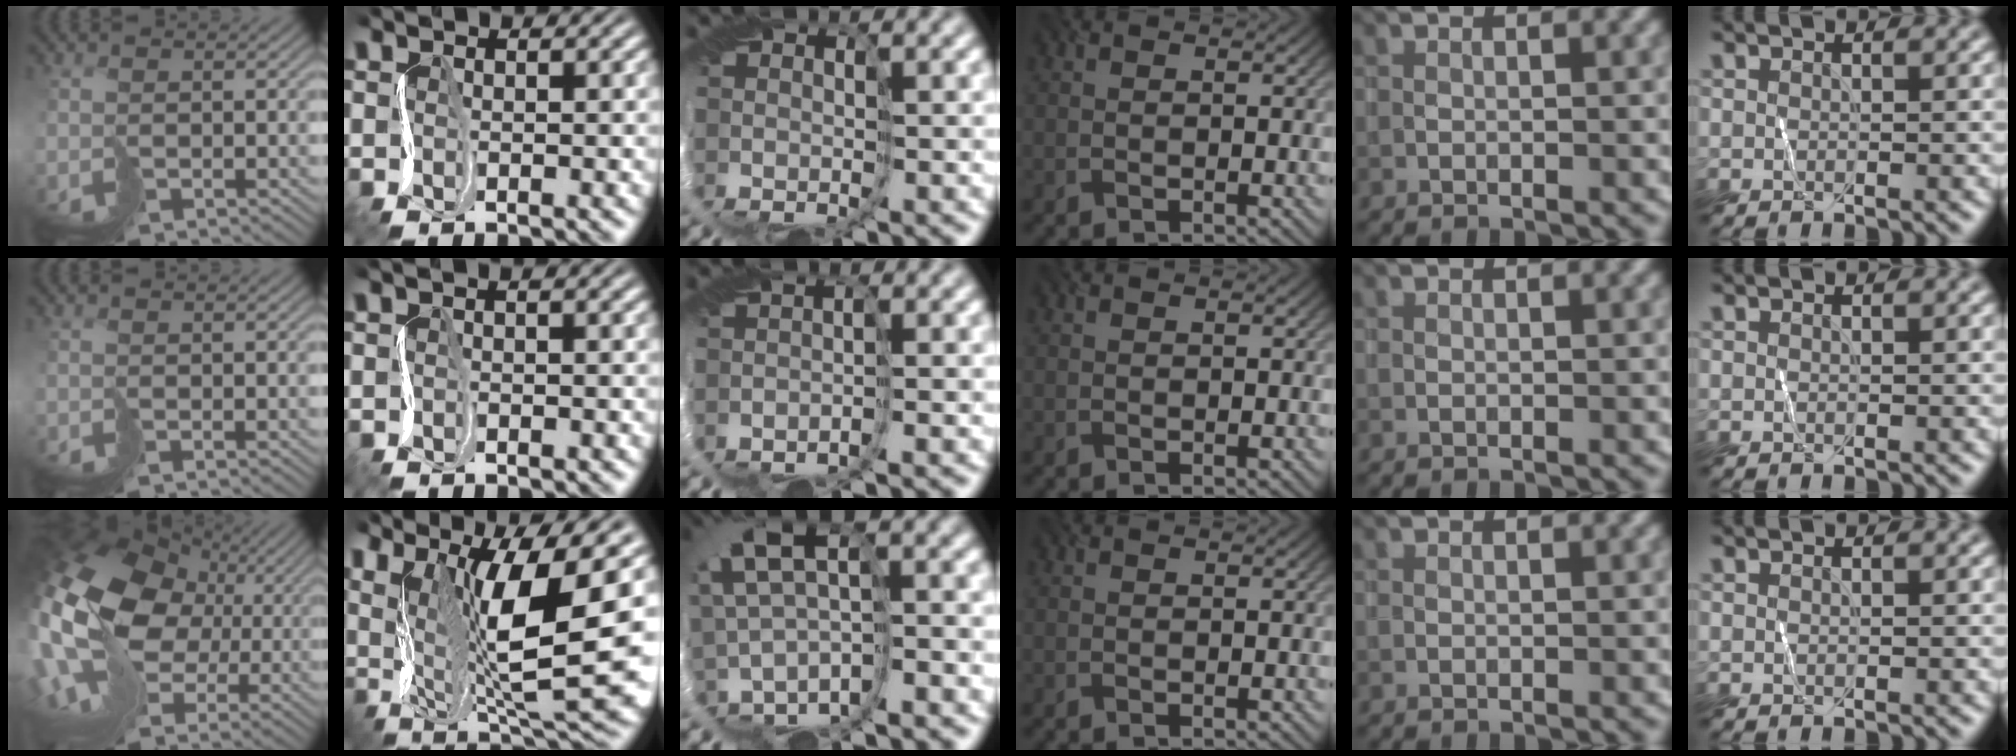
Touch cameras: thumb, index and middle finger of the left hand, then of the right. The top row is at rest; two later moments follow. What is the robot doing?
{"motion": "cut", "object": "paper"}